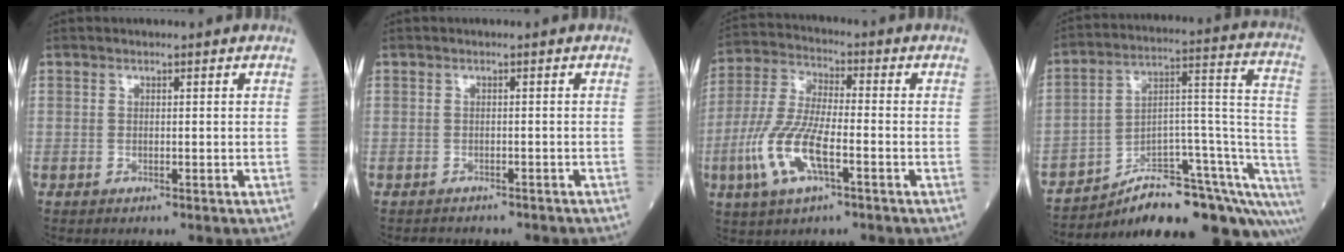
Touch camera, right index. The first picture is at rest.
{"total": 3.9, "force": [-3.4, 1.5, 1.0], "torque": [-0.019, -0.003, -0.039]}
{"total": 12.3, "force": [-4.4, 3.4, 11.0], "torque": [-0.245, -0.005, -0.084]}
{"total": 23.1, "force": [-18.6, 5.8, 12.3], "torque": [-0.090, 0.061, -0.263]}